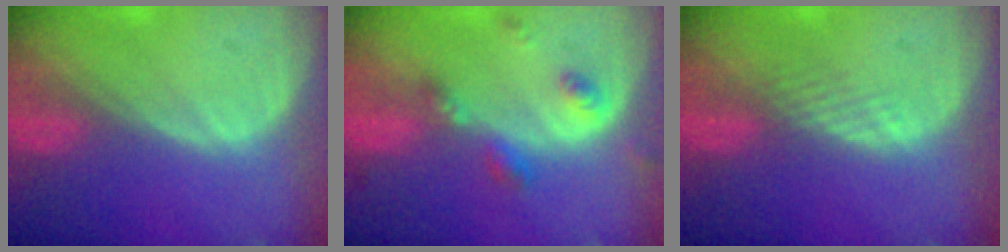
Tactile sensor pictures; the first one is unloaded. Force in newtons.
{"total": 4.7, "press": 4.2, "slide": 2.1}
{"total": 1.6, "press": 1.6, "slide": 0.1}